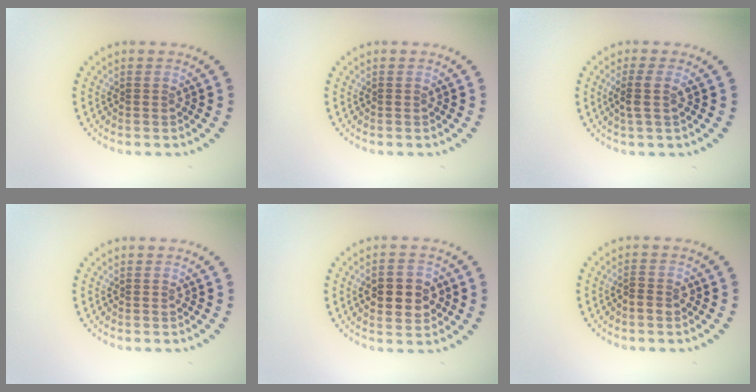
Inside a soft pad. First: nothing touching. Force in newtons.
{"total": 0.0}
{"total": 1.8, "press": 1.6, "slide": 1.0}
{"total": 0.0}
{"total": 4.8, "press": 4.8, "slide": 0.4}
{"total": 1.4, "press": 1.3, "slide": 0.5}